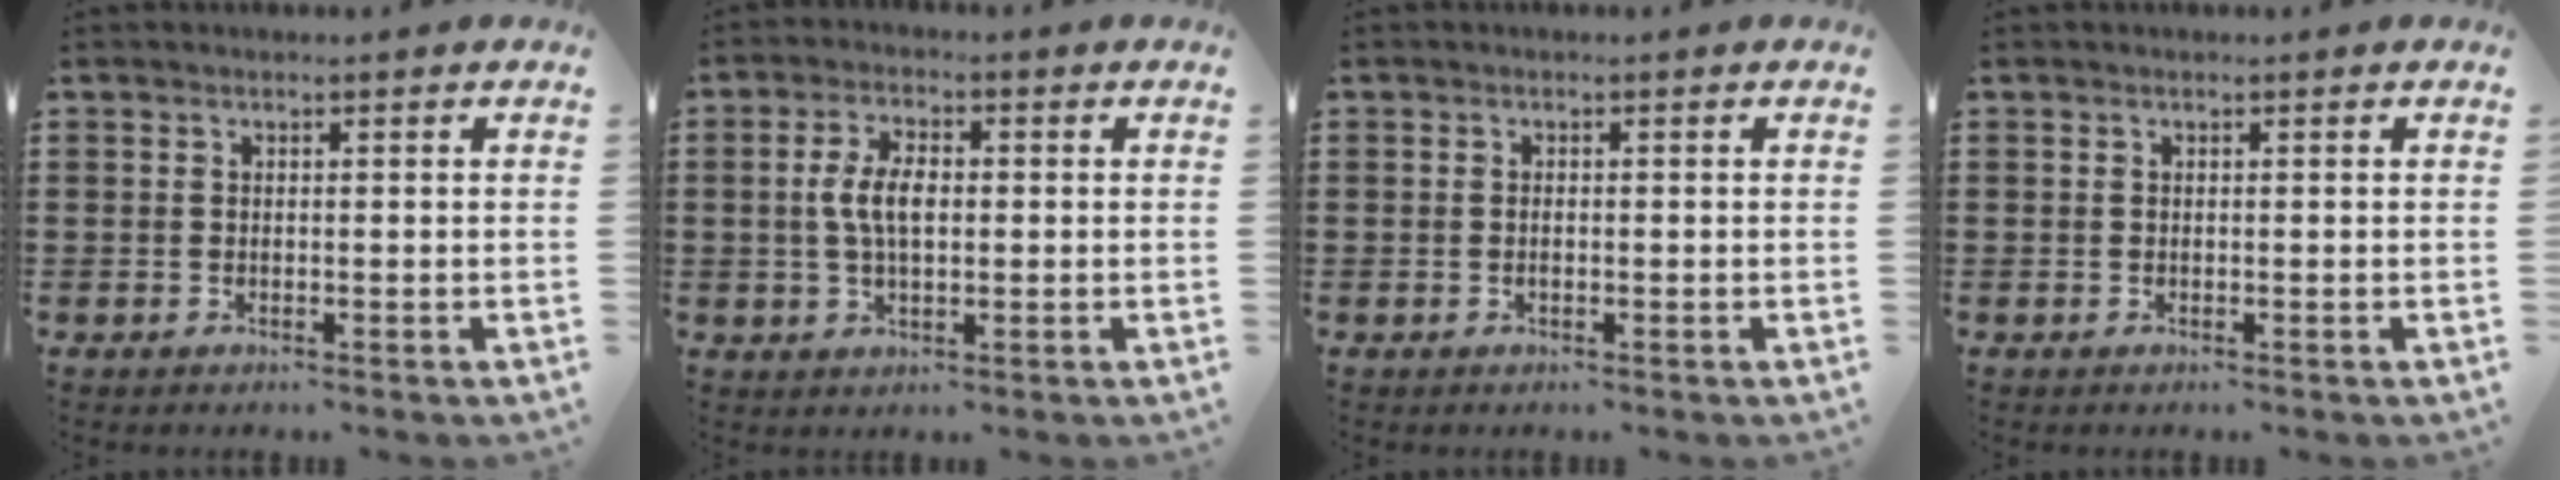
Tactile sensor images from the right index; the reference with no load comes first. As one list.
[{"total": 5.7, "force": [0.2, 2.6, 5.0], "torque": [-0.112, 0.004, -0.003]}, {"total": 0.6, "force": [-0.1, 0.1, 0.6], "torque": [-0.015, -0.007, 0.000]}, {"total": 0.0}]